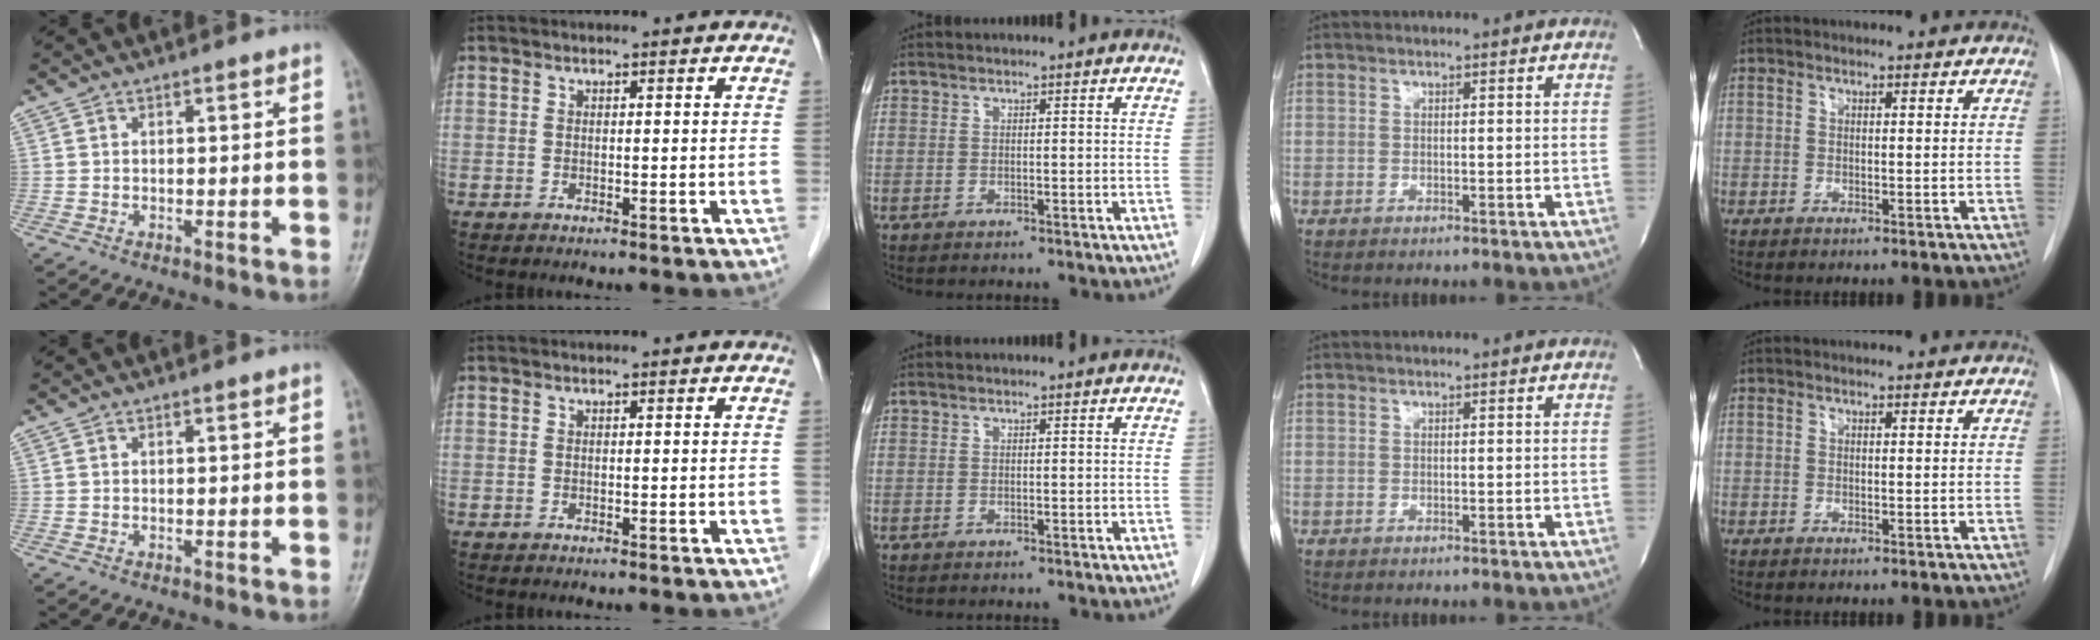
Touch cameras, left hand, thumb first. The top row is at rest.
{}